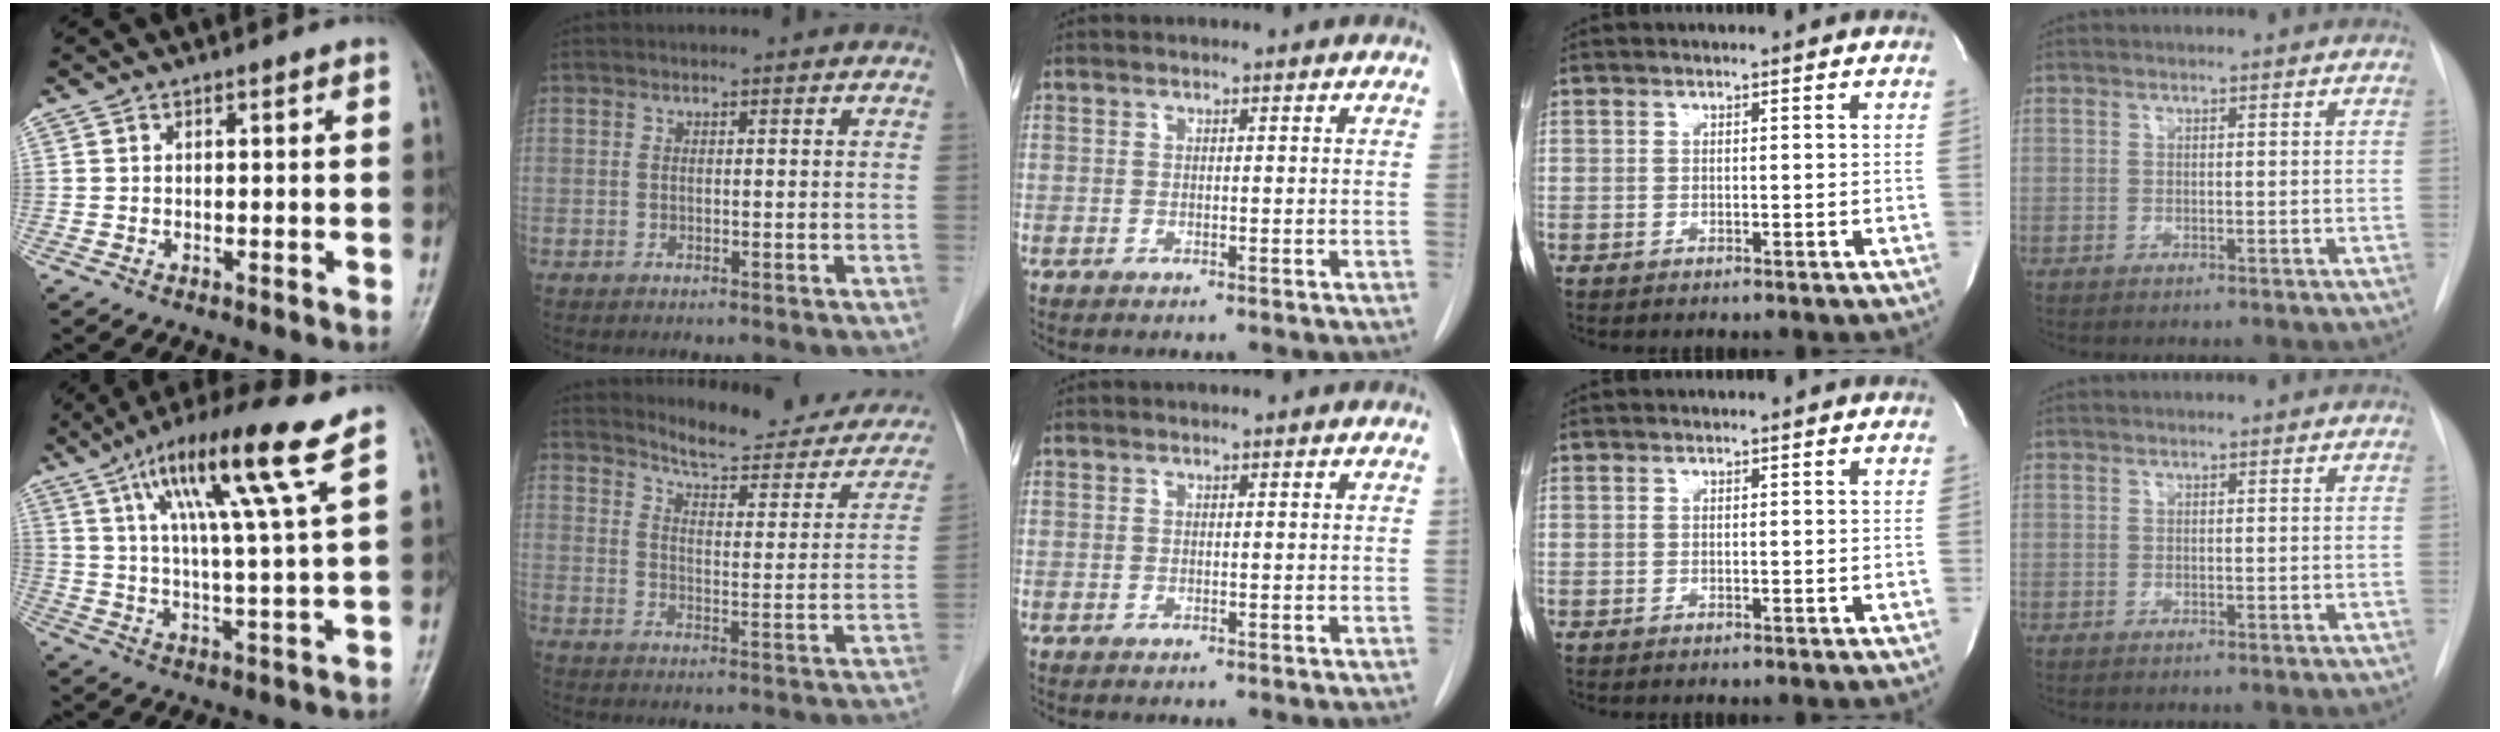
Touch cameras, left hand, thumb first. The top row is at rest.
{"thumb": {"total": 15.8, "force": [8.3, 0.6, 13.4], "torque": [-0.233, -0.022, 0.140]}, "index": {"total": 17.7, "force": [16.3, 3.8, 5.7], "torque": [-0.056, -0.051, 0.190]}}